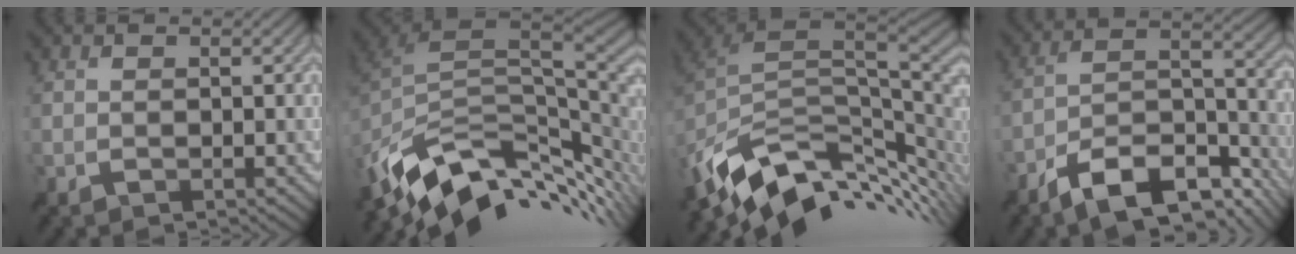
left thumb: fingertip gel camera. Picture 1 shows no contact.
{"total": 13.3, "force": [-3.6, 7.7, 10.2], "torque": [-0.221, -0.025, -0.052]}
{"total": 13.0, "force": [-3.6, 7.7, 9.9], "torque": [-0.215, -0.027, -0.050]}
{"total": 13.6, "force": [-10.2, 4.2, 8.0], "torque": [-0.138, -0.003, -0.190]}